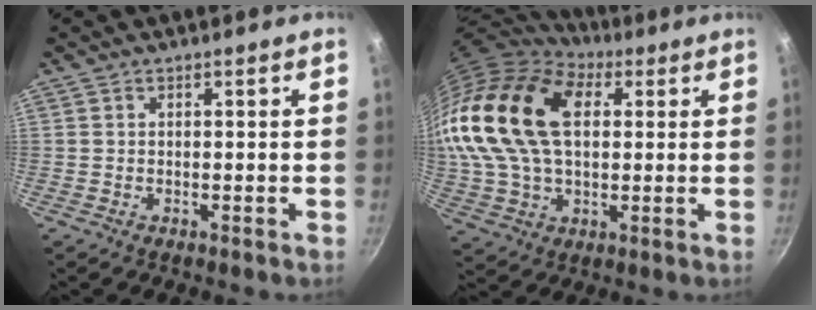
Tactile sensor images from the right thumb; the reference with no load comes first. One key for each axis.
{"total": 26.5, "fx": 6.0, "fy": 16.6, "fz": 19.8, "tx": -0.389, "ty": 0.014, "tz": 0.100}